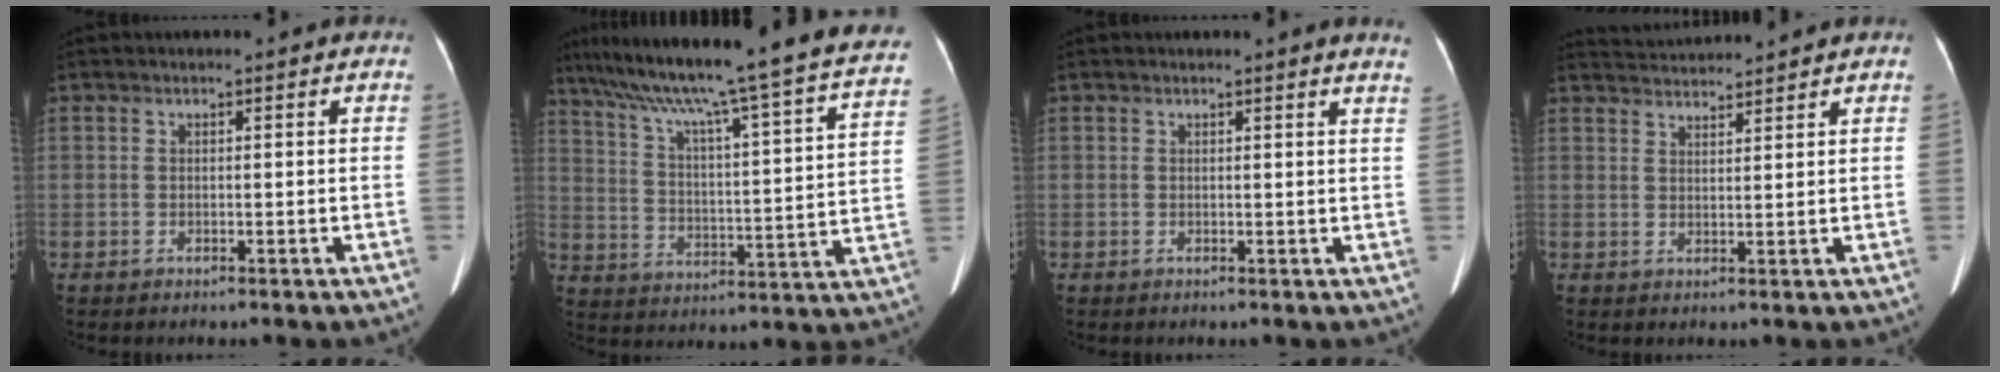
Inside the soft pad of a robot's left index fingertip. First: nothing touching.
{"total": 31.6, "force": [26.5, 0.6, 17.2], "torque": [-0.274, -0.042, 0.349]}
{"total": 2.9, "force": [2.7, -0.5, 1.0], "torque": [-0.016, -0.012, 0.012]}
{"total": 4.9, "force": [4.8, -0.6, 0.5], "torque": [-0.013, 0.025, 0.083]}